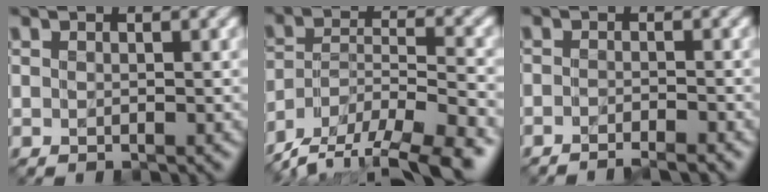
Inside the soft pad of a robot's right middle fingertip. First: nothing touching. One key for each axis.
{"total": 12.8, "fx": -11.4, "fy": 3.4, "fz": 4.9, "tx": -0.083, "ty": -0.019, "tz": -0.175}
{"total": 2.6, "fx": -2.2, "fy": 0.2, "fz": 1.2, "tx": -0.012, "ty": -0.006, "tz": -0.042}